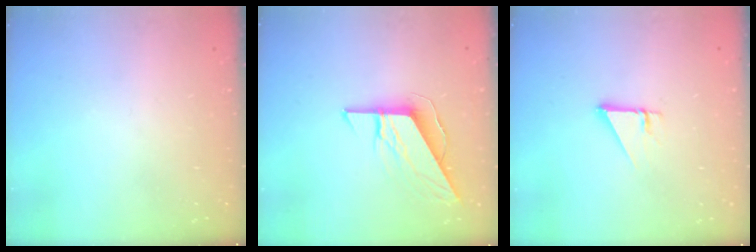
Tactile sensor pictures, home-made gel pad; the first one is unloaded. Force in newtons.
{"total": 8.8, "press": 8.8, "slide": 0.5}
{"total": 2.7, "press": 2.7, "slide": 0.1}